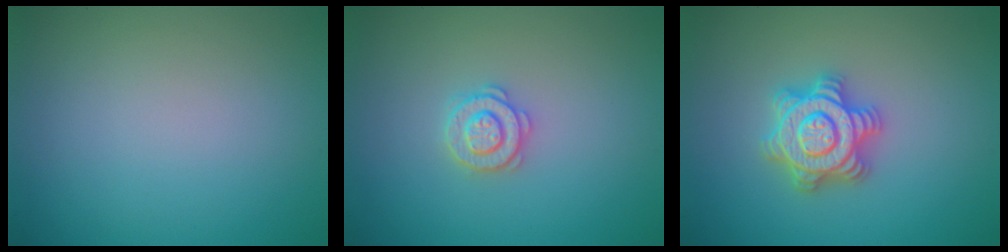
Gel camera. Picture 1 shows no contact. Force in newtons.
{"total": 2.6, "press": 2.5, "slide": 0.5}
{"total": 4.9, "press": 4.8, "slide": 0.7}